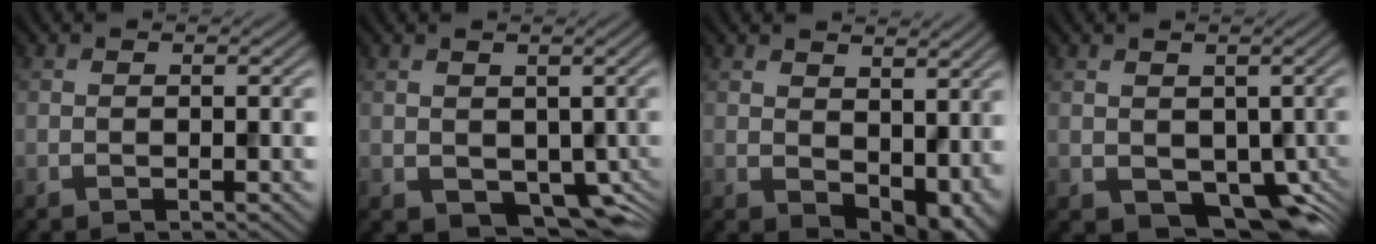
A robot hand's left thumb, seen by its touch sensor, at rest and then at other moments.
{"total": 5.3, "force": [-0.4, 4.0, 3.4], "torque": [-0.071, -0.030, 0.001]}
{"total": 7.7, "force": [1.3, 5.3, 5.4], "torque": [-0.091, -0.030, 0.038]}
{"total": 6.7, "force": [-0.9, 5.0, 4.3], "torque": [-0.076, -0.032, -0.010]}